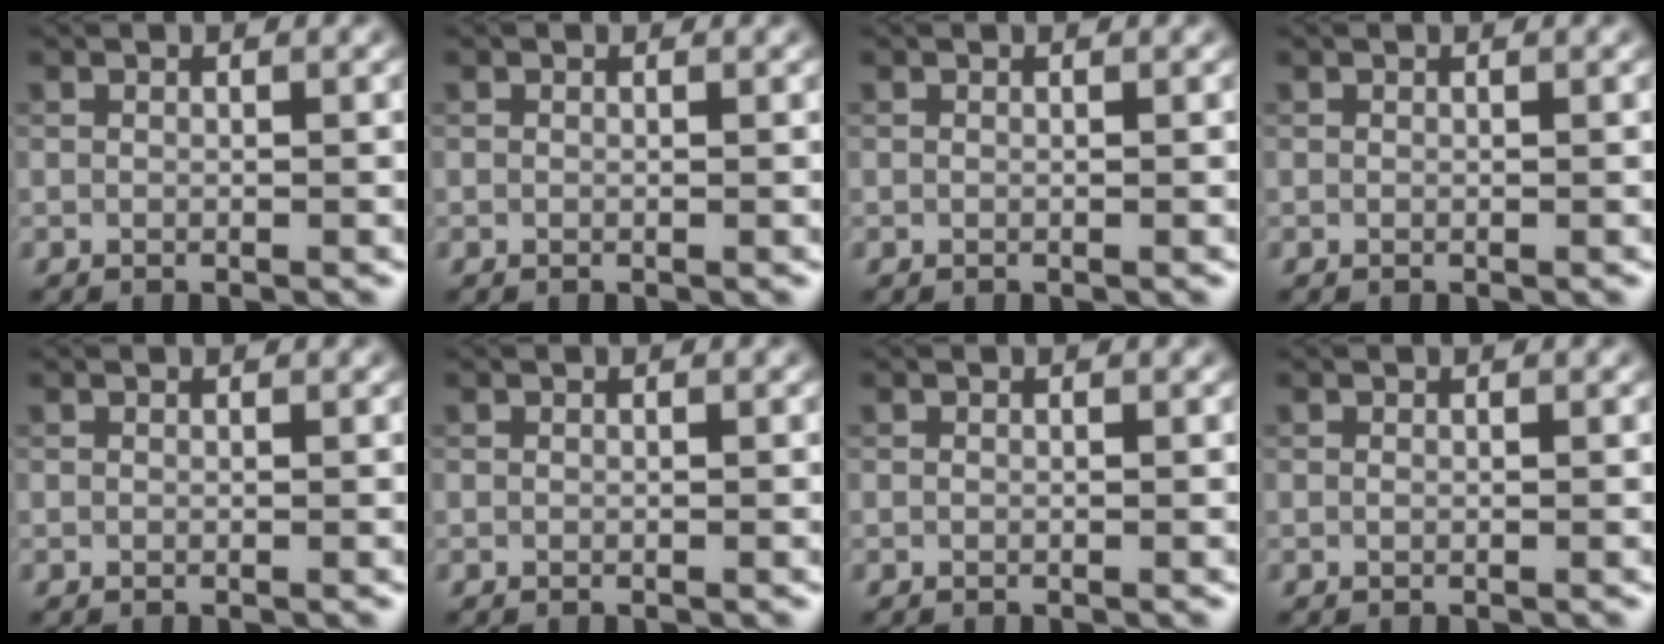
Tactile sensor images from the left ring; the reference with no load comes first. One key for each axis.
{"total": 0.0}
{"total": 0.0}
{"total": 0.0}
{"total": 0.5, "fx": 0.5, "fy": 0.0, "fz": 0.1, "tx": -0.003, "ty": 0.001, "tz": 0.005}
{"total": 0.0}
{"total": 0.0}
{"total": 0.0}